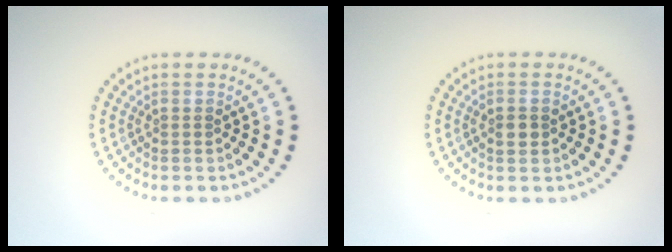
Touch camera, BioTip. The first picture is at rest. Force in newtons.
{"total": 1.3, "press": 1.3, "slide": 0.3}